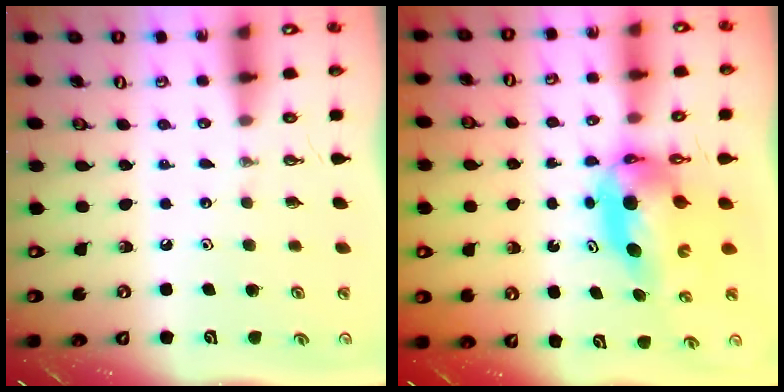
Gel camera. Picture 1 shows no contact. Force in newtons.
{"total": 6.7, "press": 6.6, "slide": 0.4}